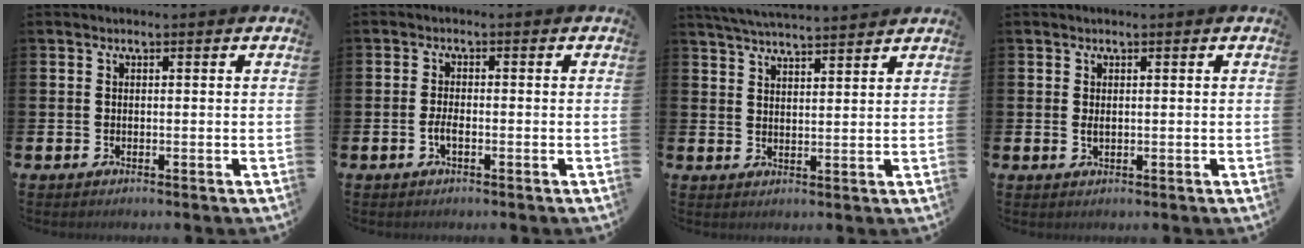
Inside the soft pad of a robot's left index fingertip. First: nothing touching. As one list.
[{"total": 1.8, "force": [-0.7, 0.6, 1.5], "torque": [-0.029, 0.002, -0.014]}, {"total": 4.7, "force": [4.7, 0.0, 0.6], "torque": [-0.027, -0.021, 0.085]}, {"total": 0.8, "force": [0.3, 0.4, 0.7], "torque": [-0.006, -0.001, 0.002]}]